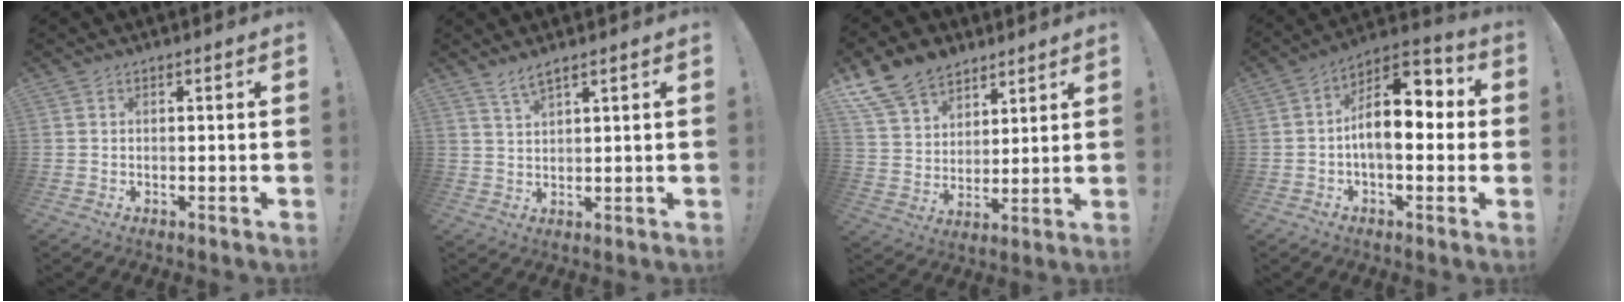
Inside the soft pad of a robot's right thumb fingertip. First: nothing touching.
{"total": 3.5, "force": [2.9, 0.2, 2.0], "torque": [-0.044, -0.012, 0.051]}
{"total": 14.7, "force": [10.4, 9.2, 4.7], "torque": [-0.092, -0.066, 0.203]}
{"total": 13.5, "force": [0.2, 7.1, 11.5], "torque": [-0.176, 0.008, 0.000]}